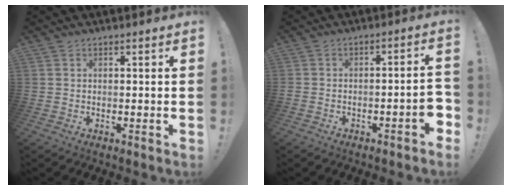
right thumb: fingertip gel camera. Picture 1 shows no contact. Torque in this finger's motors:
{"motor_torque": [1.97, 1.99, 1.45, -0.91, 0.59]}